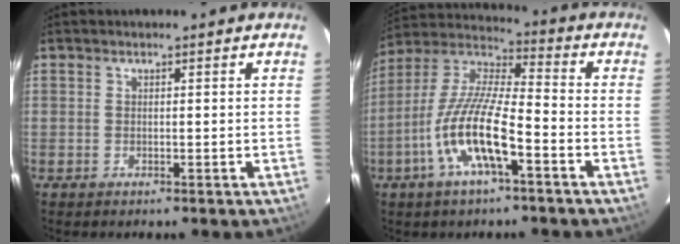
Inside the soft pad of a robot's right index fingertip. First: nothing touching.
{"total": 14.4, "force": [-6.2, 3.2, 12.6], "torque": [-0.256, -0.008, -0.124]}